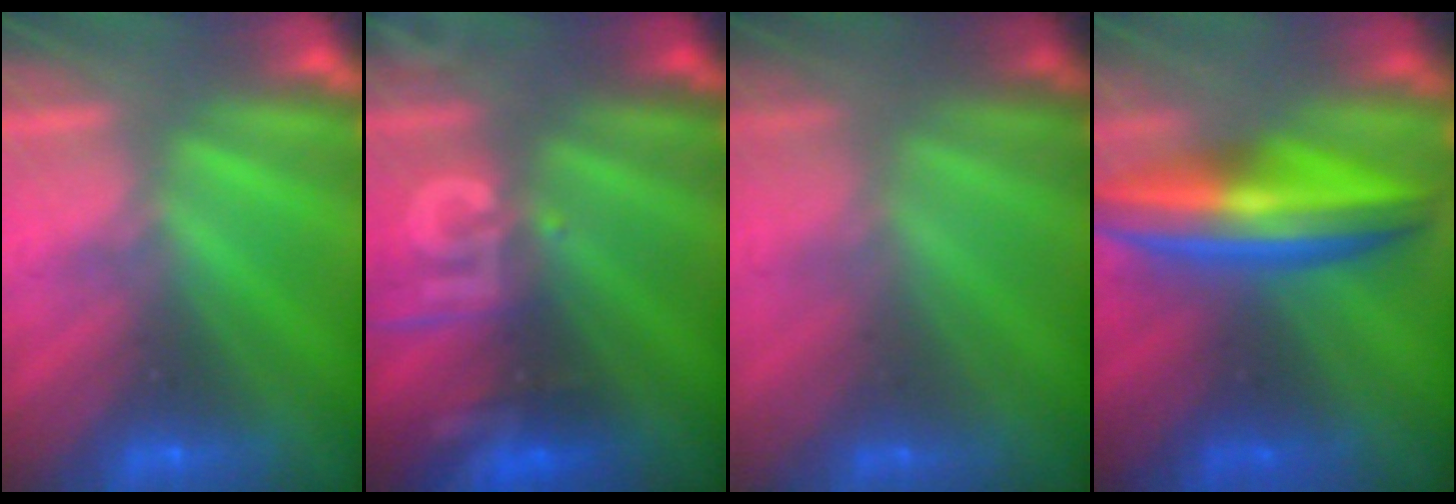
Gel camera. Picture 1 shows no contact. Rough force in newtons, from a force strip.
{"total": 2.9}
{"total": 1.7}
{"total": 5.8}